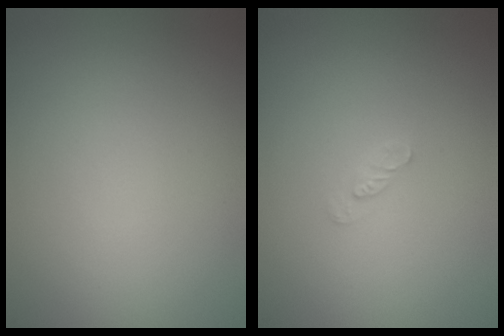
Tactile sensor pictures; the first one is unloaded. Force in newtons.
{"total": 0.9, "press": 0.8, "slide": 0.2}